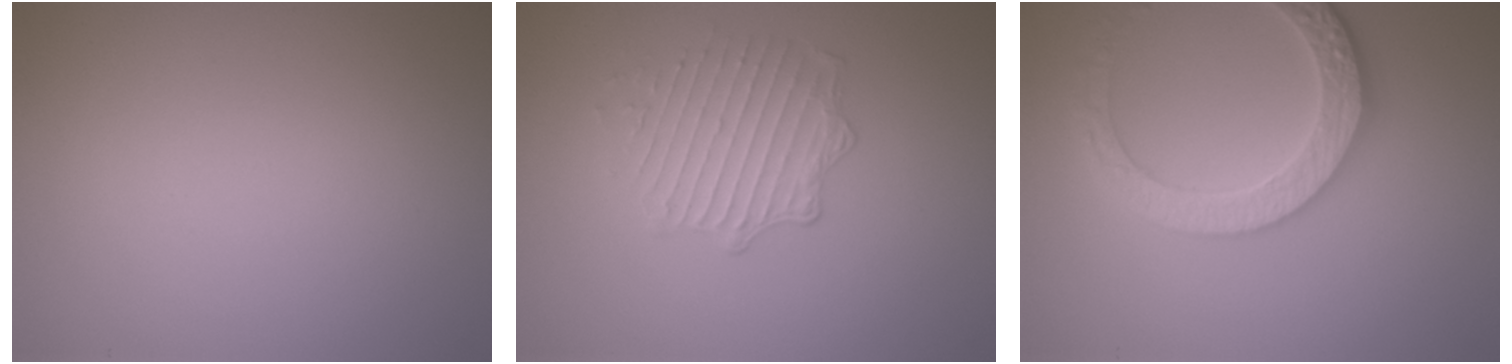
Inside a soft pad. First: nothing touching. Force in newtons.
{"total": 2.3, "press": 1.6, "slide": 1.6}
{"total": 4.3, "press": 4.1, "slide": 1.5}